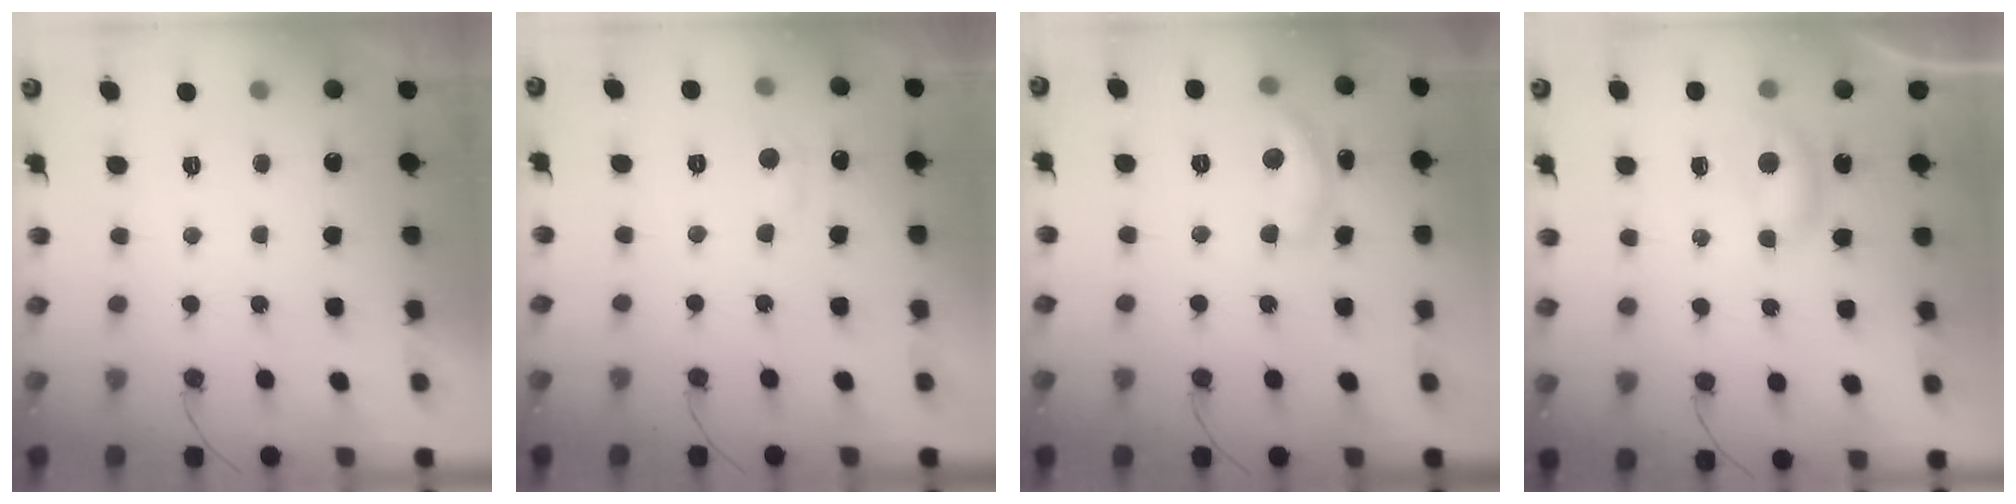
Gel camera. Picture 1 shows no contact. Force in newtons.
{"total": 7.2, "press": 7.2, "slide": 1.0}
{"total": 12.0, "press": 11.9, "slide": 0.6}
{"total": 4.0, "press": 4.0, "slide": 0.6}